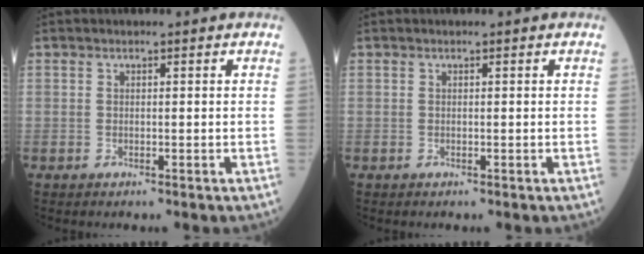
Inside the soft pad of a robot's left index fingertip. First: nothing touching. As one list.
[{"total": 0.0}]